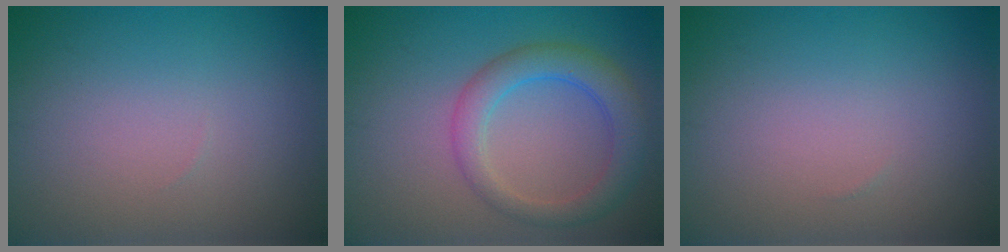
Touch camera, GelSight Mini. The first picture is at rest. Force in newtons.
{"total": 4.2, "press": 4.2, "slide": 0.1}
{"total": 0.0}